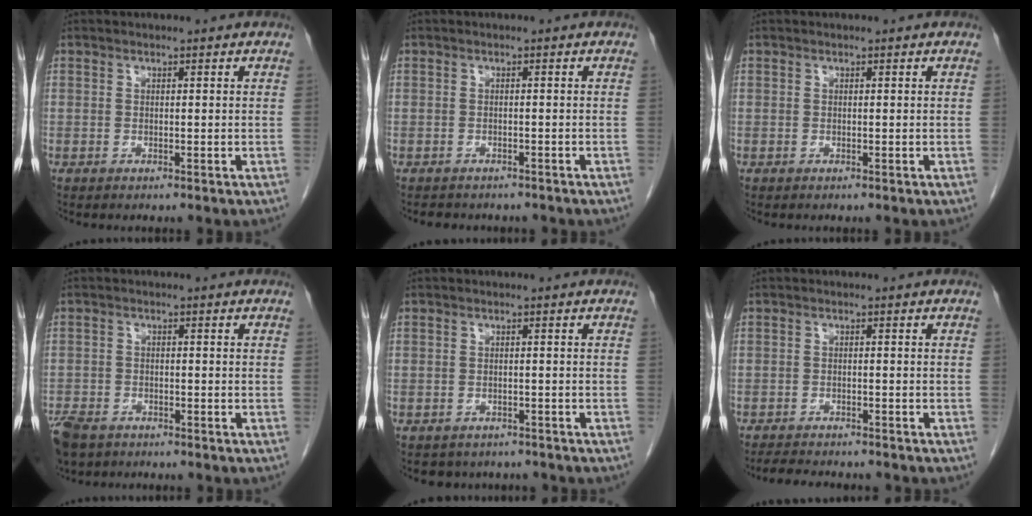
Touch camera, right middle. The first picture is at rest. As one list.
[{"total": 4.9, "force": [-4.3, 2.0, 1.4], "torque": [-0.024, -0.002, -0.049]}, {"total": 0.0}, {"total": 8.1, "force": [-5.7, 4.6, 3.5], "torque": [-0.085, -0.010, -0.097]}, {"total": 4.7, "force": [-4.1, 2.4, 0.3], "torque": [-0.003, 0.005, -0.047]}, {"total": 6.6, "force": [-6.1, 1.2, 2.3], "torque": [-0.038, -0.010, -0.088]}]